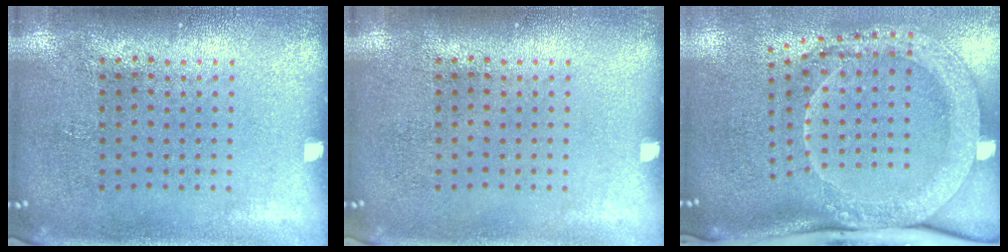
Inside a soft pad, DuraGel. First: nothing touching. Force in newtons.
{"total": 0.0}
{"total": 2.4, "press": 2.1, "slide": 1.1}